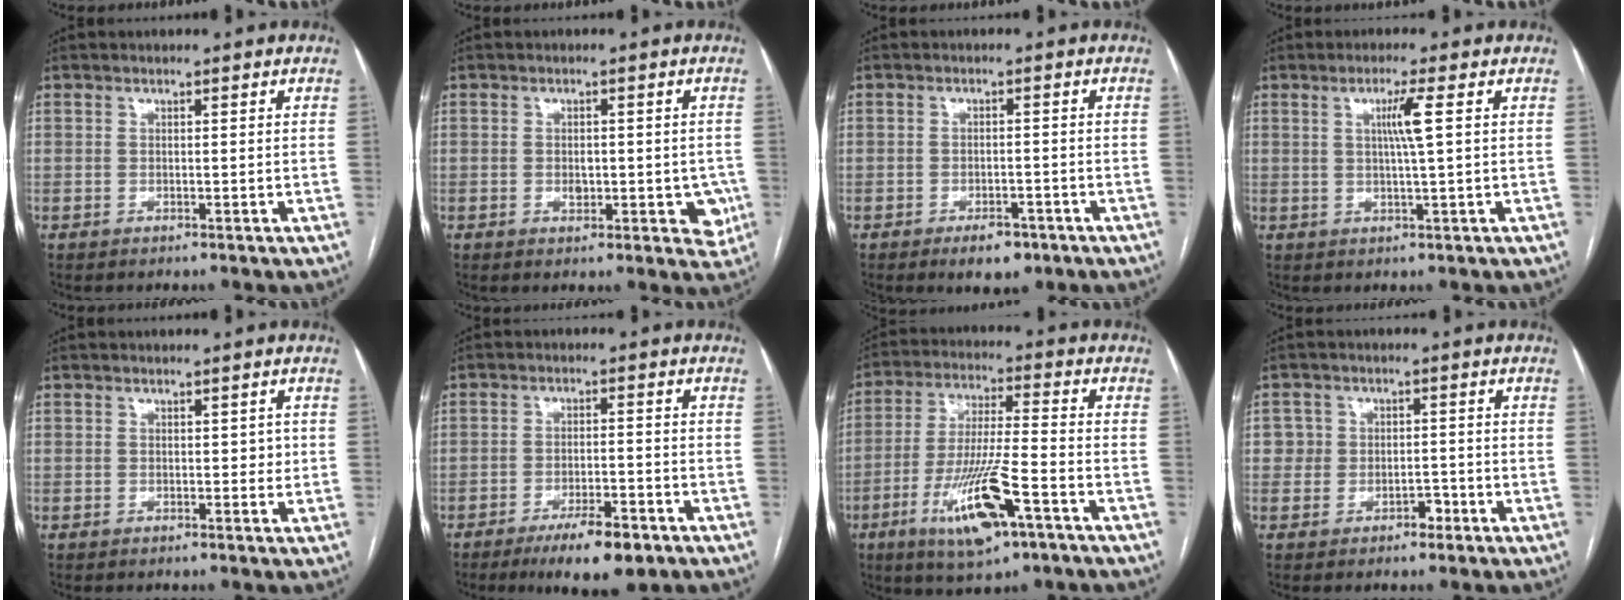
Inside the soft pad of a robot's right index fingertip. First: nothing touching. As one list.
[{"total": 5.5, "force": [-0.8, 3.1, 4.5], "torque": [-0.032, 0.000, -0.006]}, {"total": 4.4, "force": [-2.8, 2.1, 2.6], "torque": [-0.040, 0.000, -0.034]}, {"total": 4.0, "force": [1.0, -0.7, 3.8], "torque": [-0.075, -0.003, 0.016]}, {"total": 1.4, "force": [0.2, 1.0, 1.0], "torque": [-0.012, 0.006, 0.002]}, {"total": 8.3, "force": [-5.4, 2.0, 6.0], "torque": [-0.099, -0.010, -0.082]}, {"total": 13.8, "force": [-6.5, 2.2, 12.0], "torque": [-0.229, -0.017, -0.109]}, {"total": 3.5, "force": [-1.0, 3.2, 0.9], "torque": [0.010, 0.015, -0.013]}]